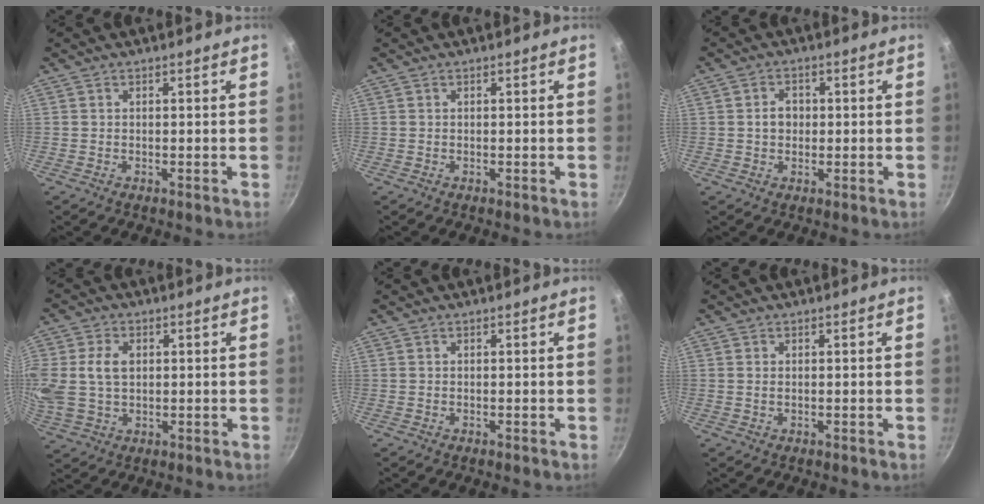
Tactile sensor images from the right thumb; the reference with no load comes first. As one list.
[{"total": 0.0}, {"total": 3.2, "force": [0.0, 2.6, 1.8], "torque": [-0.013, 0.007, -0.002]}, {"total": 12.3, "force": [1.7, 9.0, 8.2], "torque": [-0.178, 0.012, 0.034]}, {"total": 0.0}, {"total": 0.6, "force": [0.1, 0.4, 0.4], "torque": [-0.007, 0.001, 0.002]}]